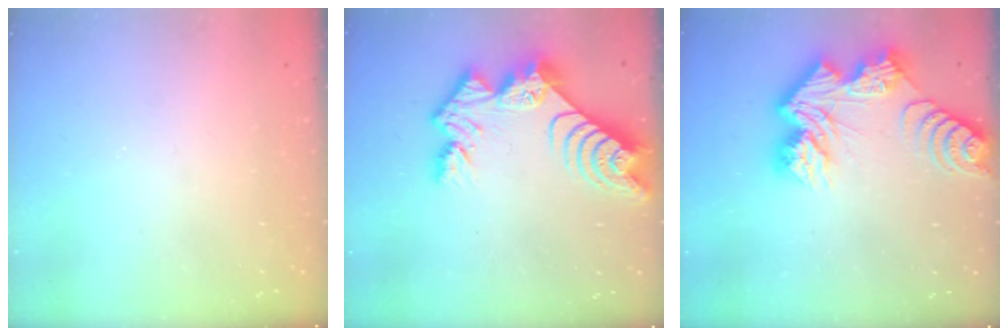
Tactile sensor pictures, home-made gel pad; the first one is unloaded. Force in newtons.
{"total": 14.2, "press": 14.1, "slide": 1.1}
{"total": 15.0, "press": 15.0, "slide": 1.2}